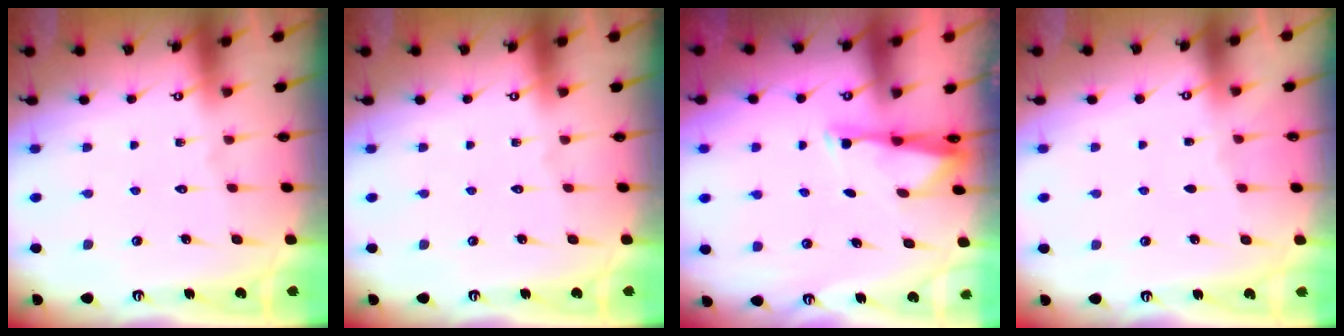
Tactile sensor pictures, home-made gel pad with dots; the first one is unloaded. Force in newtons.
{"total": 0.0}
{"total": 3.0, "press": 2.9, "slide": 0.6}
{"total": 0.0}